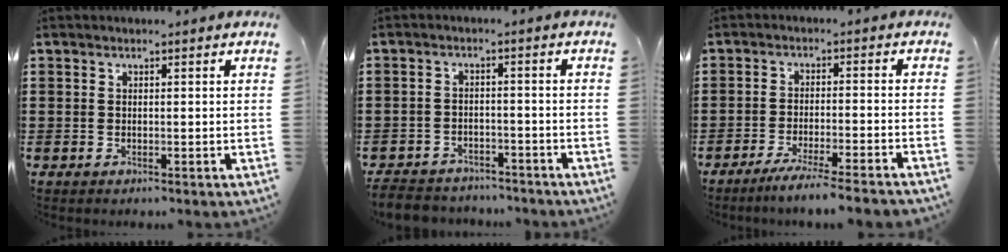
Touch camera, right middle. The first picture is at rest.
{"total": 3.4, "force": [-3.4, 0.7, -0.1], "torque": [-0.011, -0.002, -0.074]}
{"total": 4.6, "force": [-4.1, -0.5, 1.9], "torque": [-0.036, -0.014, -0.077]}